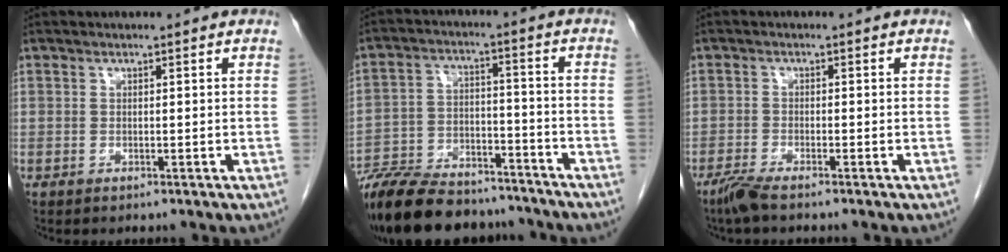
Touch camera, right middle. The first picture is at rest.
{"total": 21.1, "force": [-18.2, 6.4, 8.5], "torque": [-0.191, -0.014, -0.287]}
{"total": 2.7, "force": [-2.2, 0.0, 1.6], "torque": [-0.042, -0.007, -0.048]}